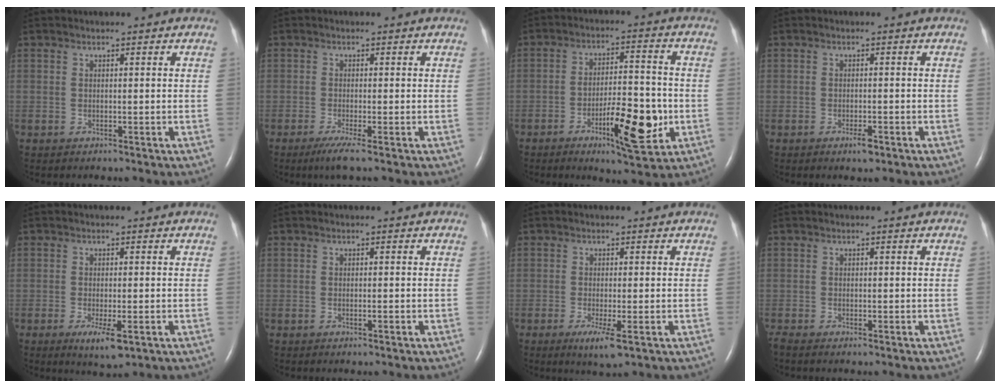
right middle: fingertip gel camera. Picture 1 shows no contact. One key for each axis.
{"total": 3.0, "fx": -1.8, "fy": -0.2, "fz": 2.4, "tx": -0.051, "ty": -0.013, "tz": -0.037}
{"total": 10.8, "fx": -3.8, "fy": 2.6, "fz": 9.8, "tx": -0.158, "ty": -0.001, "tz": -0.057}
{"total": 1.8, "fx": -1.1, "fy": 0.4, "fz": 1.3, "tx": -0.026, "ty": -0.002, "tz": -0.015}
{"total": 4.2, "fx": -1.9, "fy": 0.9, "fz": 3.6, "tx": -0.065, "ty": -0.009, "tz": -0.025}
{"total": 0.6, "fx": -0.3, "fy": 0.0, "fz": 0.5, "tx": -0.014, "ty": -0.001, "tz": -0.003}
{"total": 3.8, "fx": -1.7, "fy": 0.4, "fz": 3.4, "tx": -0.059, "ty": -0.011, "tz": -0.028}
{"total": 0.8, "fx": -0.7, "fy": 0.0, "fz": 0.4, "tx": -0.015, "ty": -0.005, "tz": -0.015}